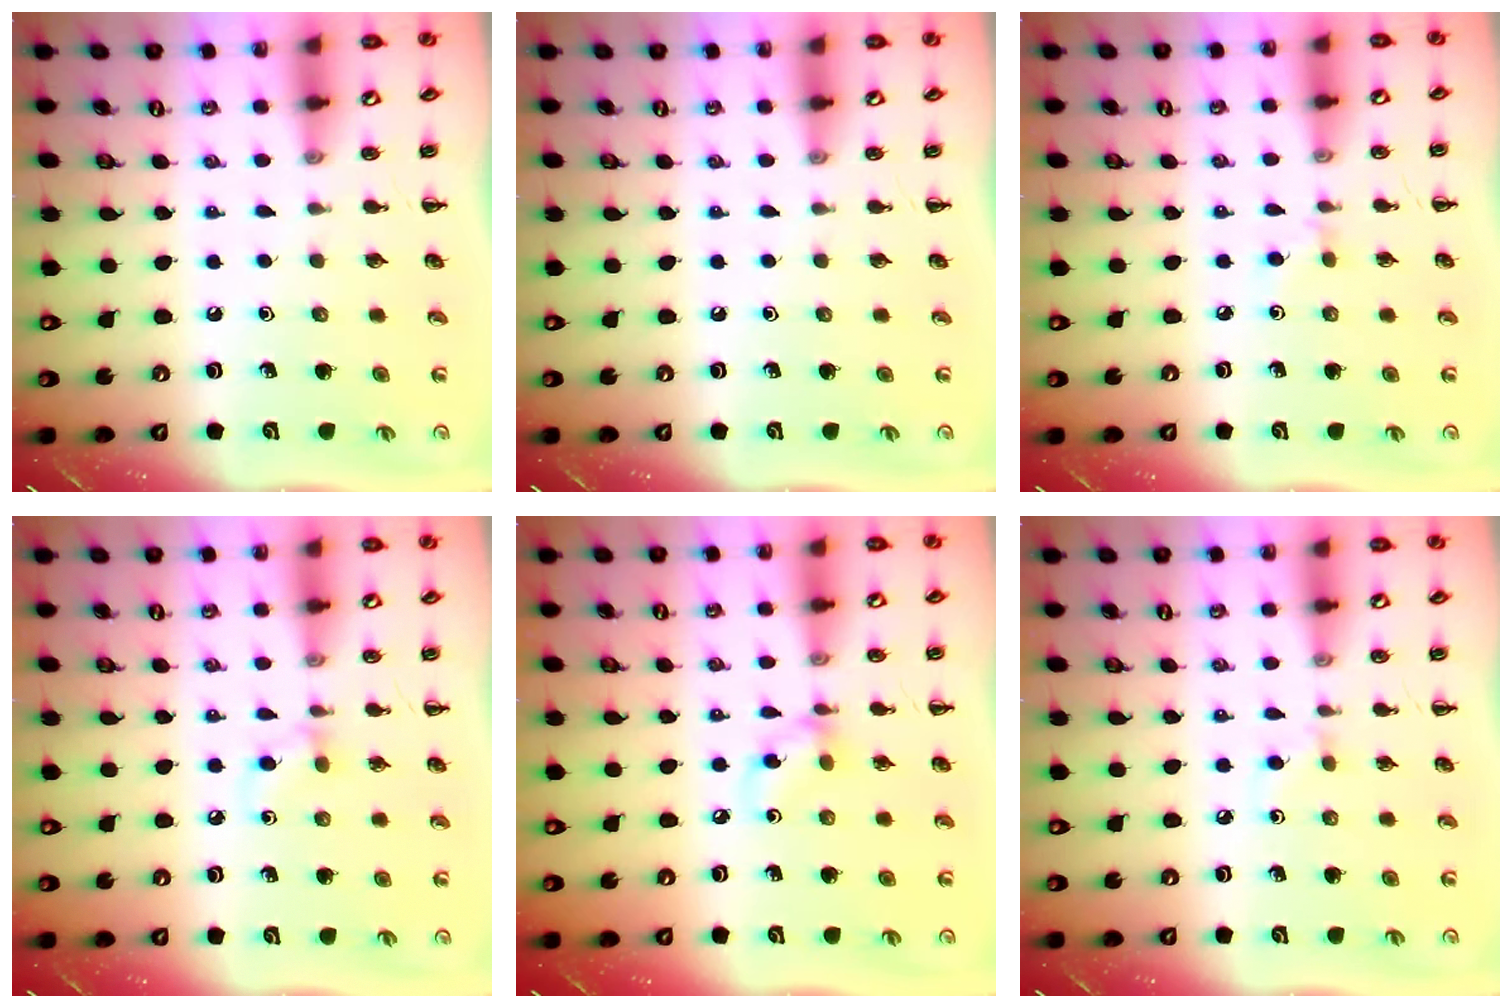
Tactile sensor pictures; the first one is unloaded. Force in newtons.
{"total": 0.0}
{"total": 2.8, "press": 2.6, "slide": 1.1}
{"total": 5.0, "press": 4.7, "slide": 1.7}
{"total": 6.6, "press": 6.6, "slide": 0.6}
{"total": 2.7, "press": 2.5, "slide": 1.0}